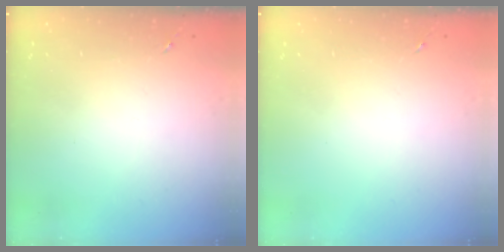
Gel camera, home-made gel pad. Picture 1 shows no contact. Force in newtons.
{"total": 0.0}